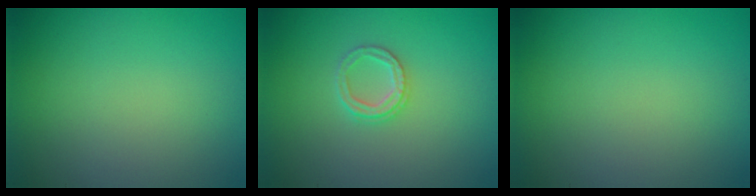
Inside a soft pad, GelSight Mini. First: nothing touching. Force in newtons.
{"total": 2.1, "press": 2.0, "slide": 0.4}
{"total": 0.0}